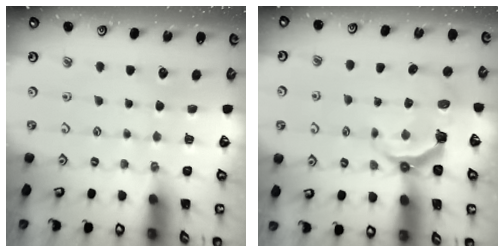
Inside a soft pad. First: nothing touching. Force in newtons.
{"total": 6.1, "press": 4.5, "slide": 4.2}